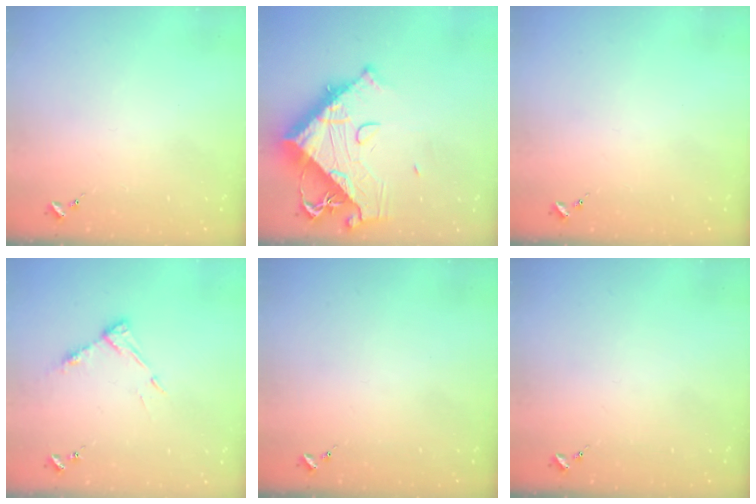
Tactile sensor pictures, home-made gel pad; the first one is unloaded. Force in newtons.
{"total": 20.0, "press": 19.9, "slide": 2.3}
{"total": 0.0}
{"total": 8.1, "press": 8.1, "slide": 0.6}
{"total": 0.0}
{"total": 0.0}